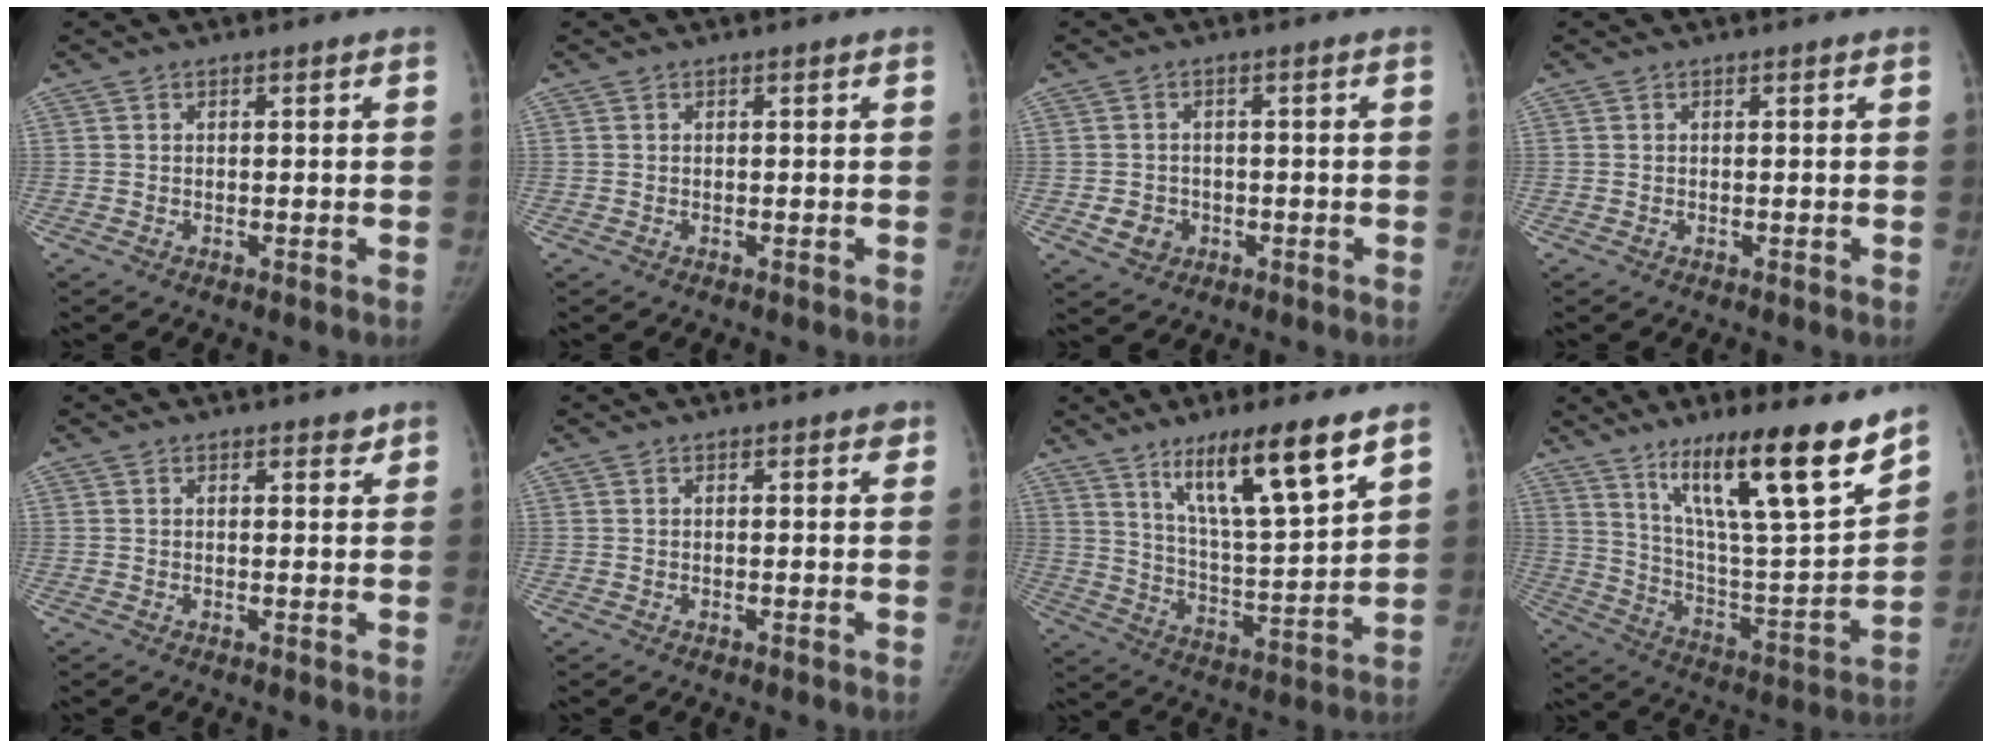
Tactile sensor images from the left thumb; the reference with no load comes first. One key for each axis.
{"total": 0.0}
{"total": 3.9, "fx": -1.2, "fy": 3.4, "fz": 1.4, "tx": -0.012, "ty": 0.006, "tz": -0.014}
{"total": 0.0}
{"total": 1.6, "fx": 1.2, "fy": 0.8, "fz": 0.6, "tx": 0.003, "ty": -0.008, "tz": 0.013}
{"total": 1.0, "fx": 0.7, "fy": 0.5, "fz": 0.6, "tx": -0.001, "ty": -0.001, "tz": 0.004}
{"total": 16.3, "fx": 10.1, "fy": 2.8, "fz": 12.5, "tx": -0.198, "ty": -0.057, "tz": 0.182}
{"total": 22.6, "fx": 15.1, "fy": 3.6, "fz": 16.4, "tx": -0.242, "ty": -0.081, "tz": 0.259}